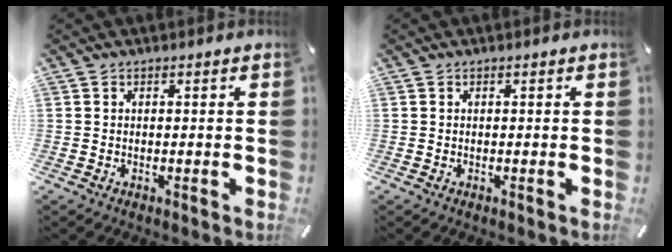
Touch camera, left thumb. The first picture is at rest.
{"total": 0.0}